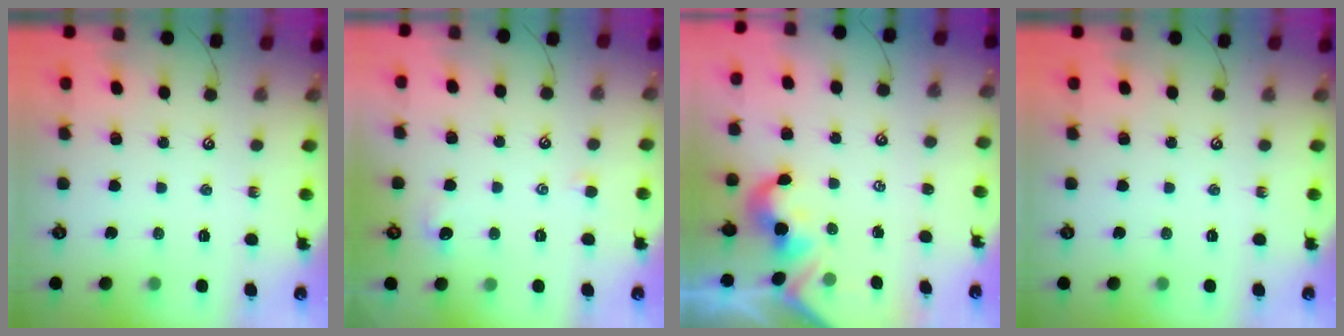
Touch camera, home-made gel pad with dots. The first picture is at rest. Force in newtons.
{"total": 1.4, "press": 1.3, "slide": 0.4}
{"total": 2.1, "press": 2.1, "slide": 0.4}
{"total": 0.0}